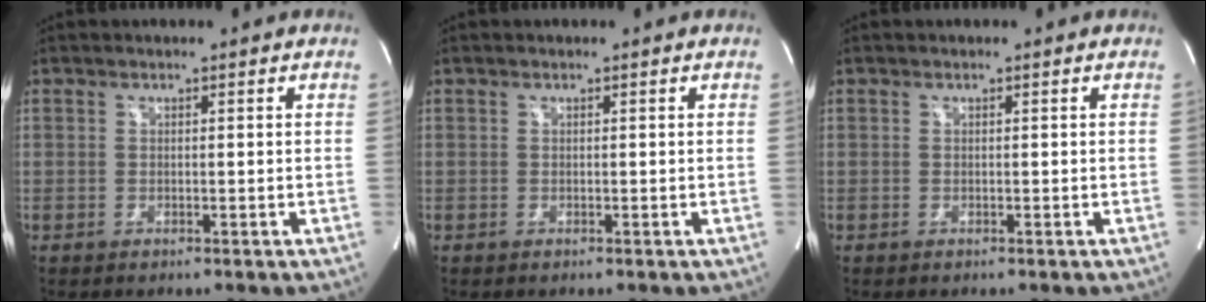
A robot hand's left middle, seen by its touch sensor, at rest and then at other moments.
{"total": 0.0}
{"total": 0.0}